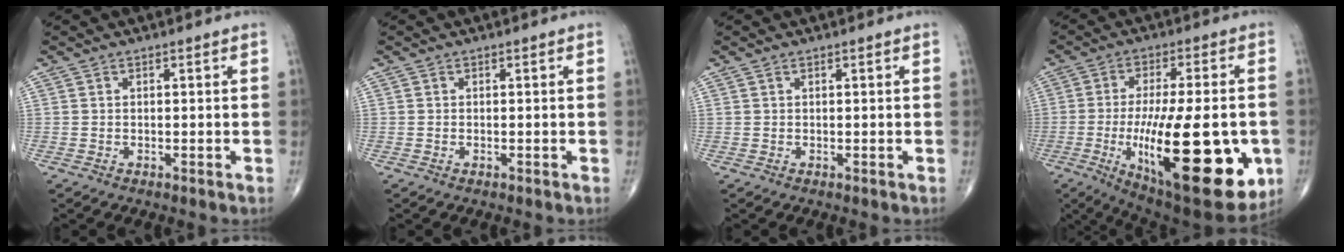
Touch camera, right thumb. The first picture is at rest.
{"total": 0.0}
{"total": 0.0}
{"total": 28.2, "force": [-6.6, 9.5, 25.7], "torque": [-0.383, -0.026, -0.078]}